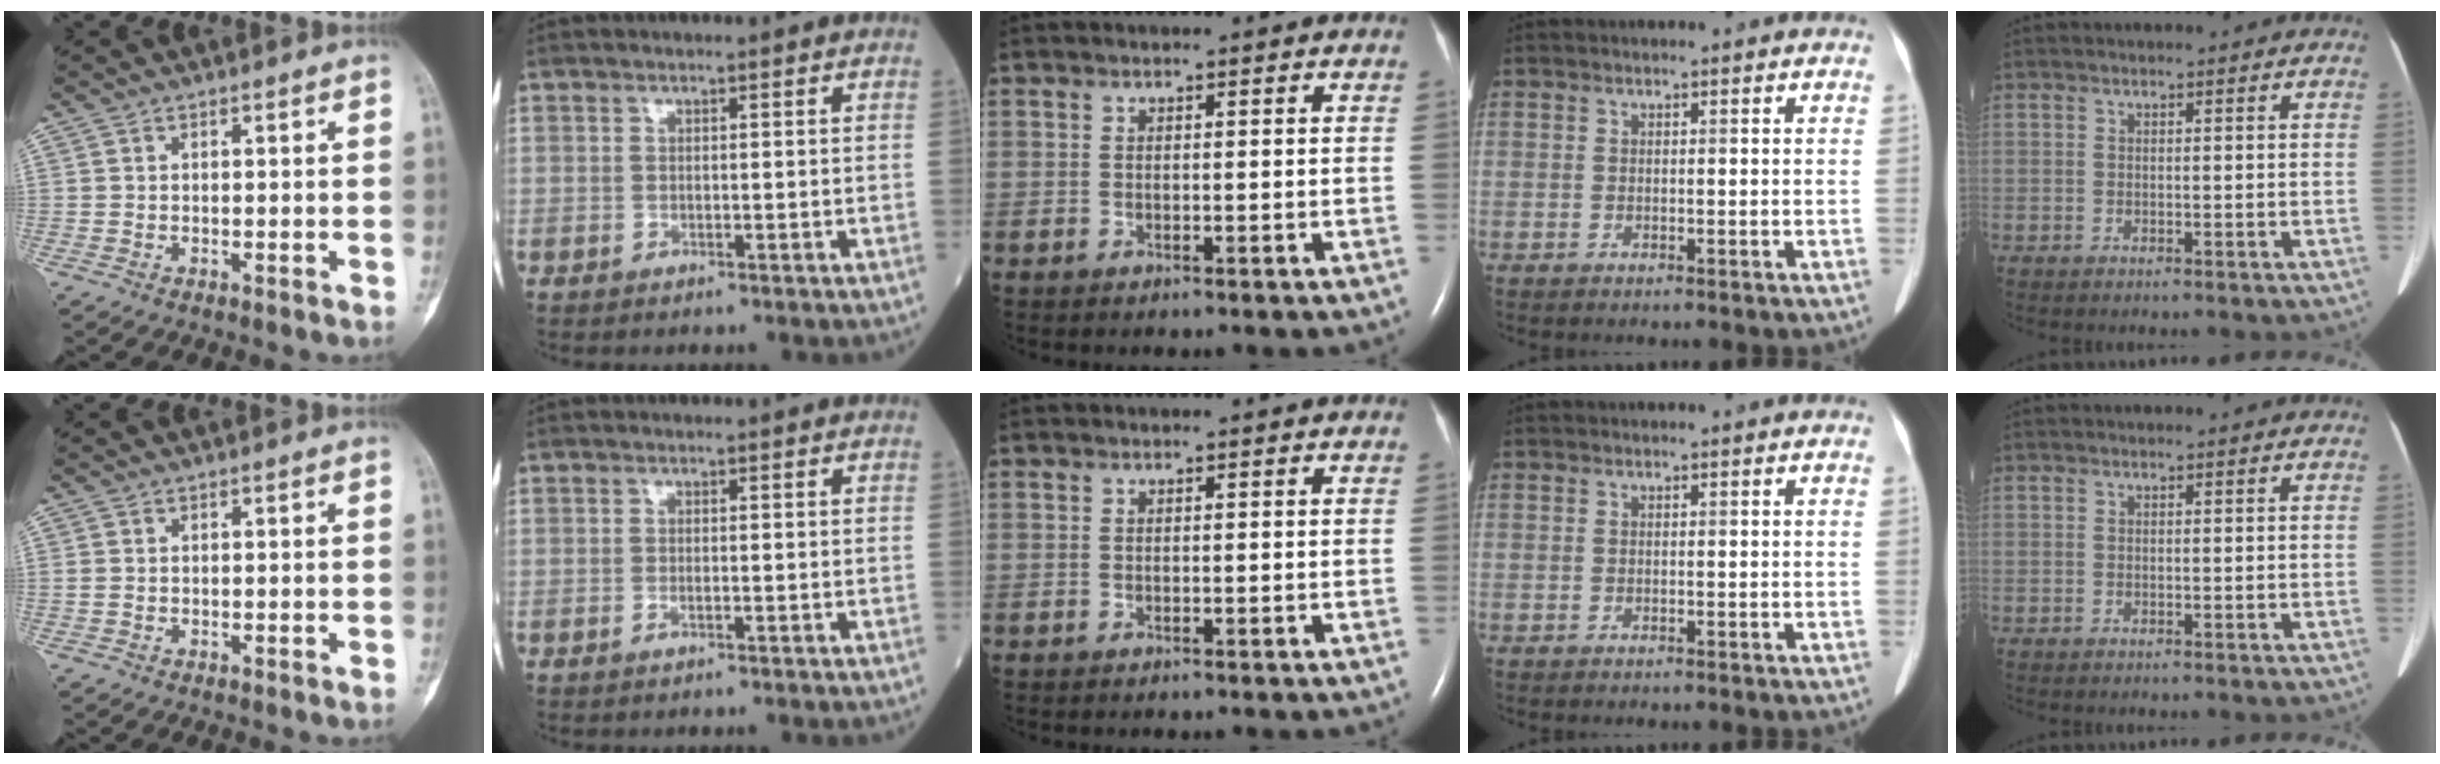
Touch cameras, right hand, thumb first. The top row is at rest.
{"thumb": {"total": 0.8, "force": [0.0, 0.6, 0.4], "torque": [-0.011, 0.002, 0.003]}, "index": {"total": 0.9, "force": [-0.4, 0.1, 0.7], "torque": [-0.019, -0.001, -0.008]}}